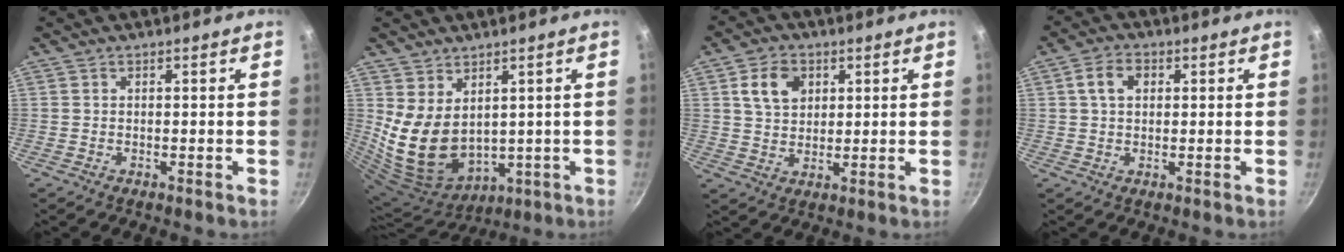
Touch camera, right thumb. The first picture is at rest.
{"total": 12.3, "force": [3.1, 8.5, 8.3], "torque": [-0.137, -0.040, 0.086]}
{"total": 7.5, "force": [2.7, 5.6, 4.3], "torque": [-0.058, -0.001, 0.046]}
{"total": 4.9, "force": [1.3, 3.5, 3.3], "torque": [-0.048, 0.007, 0.018]}